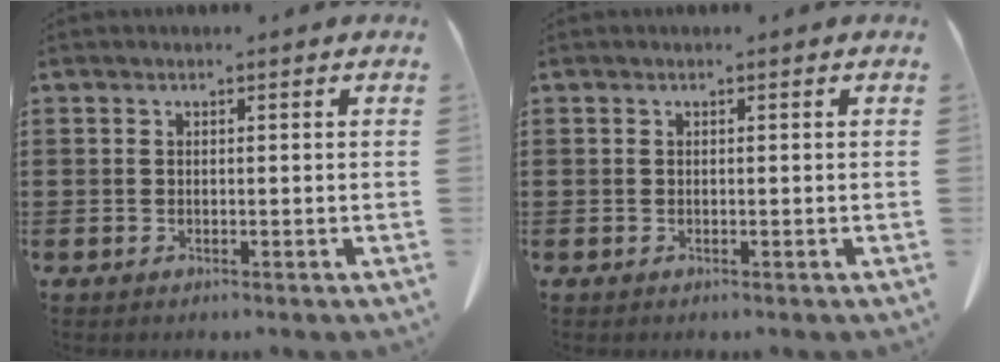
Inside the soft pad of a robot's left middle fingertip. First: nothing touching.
{"total": 0.0}